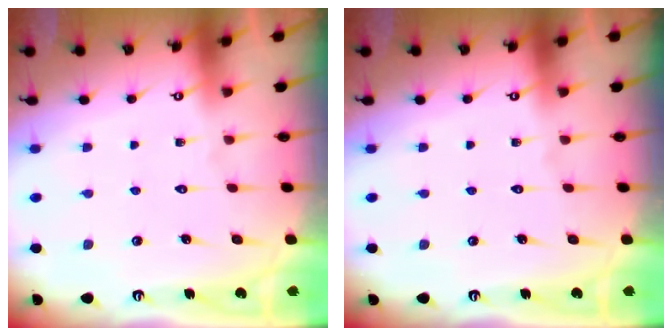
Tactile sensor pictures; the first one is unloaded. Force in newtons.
{"total": 0.0}